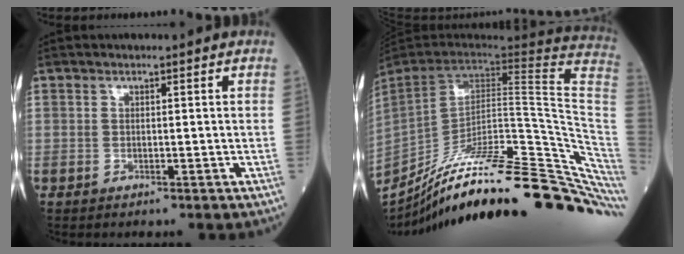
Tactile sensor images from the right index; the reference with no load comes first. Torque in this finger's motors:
{"motor_torque": [-0.30, -1.84, 0.65, 0.21]}